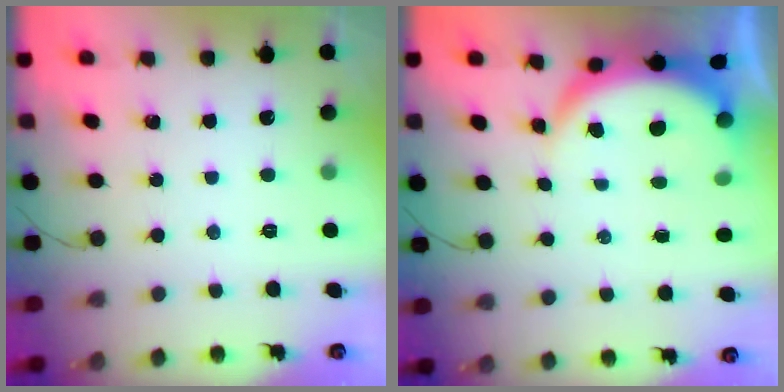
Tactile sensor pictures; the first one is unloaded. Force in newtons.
{"total": 7.6, "press": 7.5, "slide": 0.9}